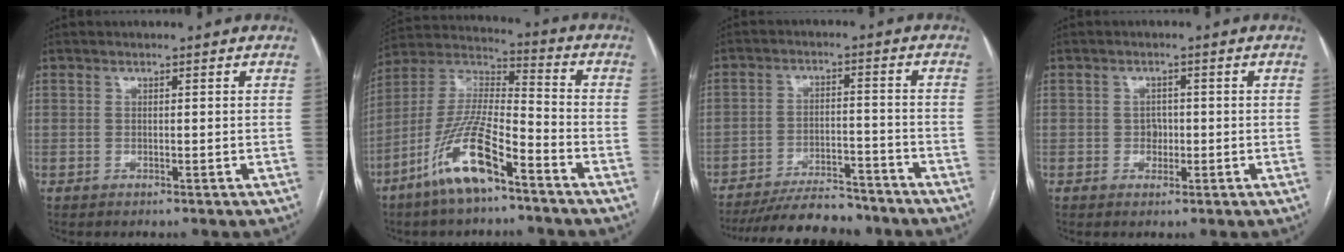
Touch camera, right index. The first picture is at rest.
{"total": 14.3, "force": [-8.4, 2.8, 11.2], "torque": [-0.235, -0.012, -0.160]}
{"total": 13.3, "force": [-12.1, 2.8, 5.0], "torque": [-0.073, 0.000, -0.181]}
{"total": 2.0, "force": [-0.3, 1.7, 1.0], "torque": [-0.011, 0.005, -0.003]}